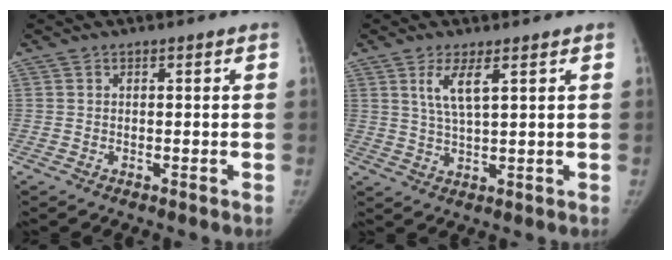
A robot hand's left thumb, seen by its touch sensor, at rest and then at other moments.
{"total": 5.0, "force": [2.3, 1.0, 4.4], "torque": [-0.091, -0.016, 0.052]}